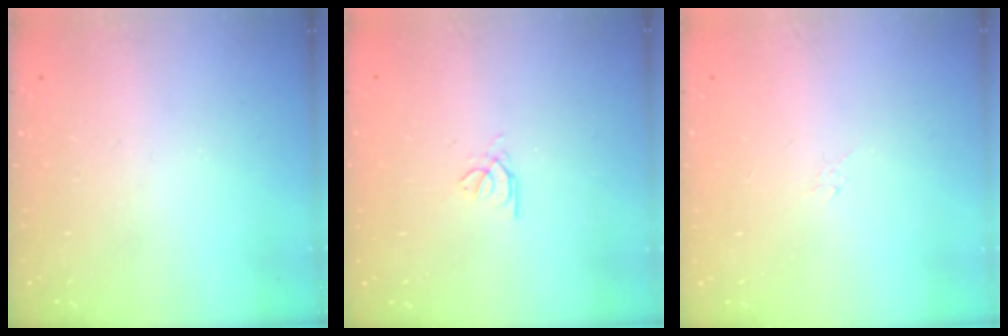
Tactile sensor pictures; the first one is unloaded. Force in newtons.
{"total": 0.9, "press": 0.8, "slide": 0.4}
{"total": 1.3, "press": 1.3, "slide": 0.1}